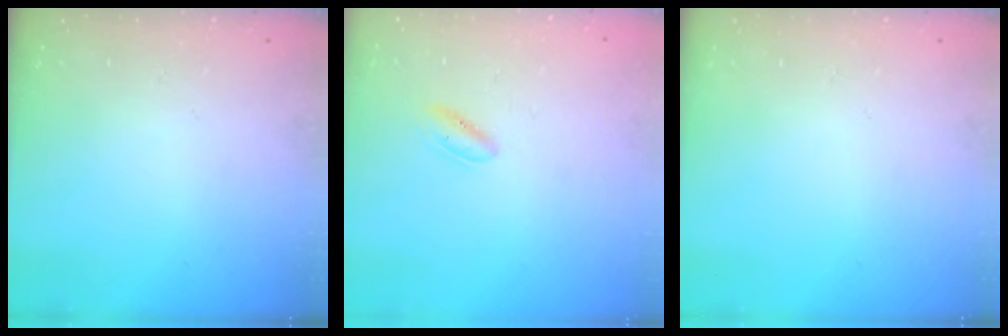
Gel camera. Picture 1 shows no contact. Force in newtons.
{"total": 1.9, "press": 1.8, "slide": 0.6}
{"total": 0.0}